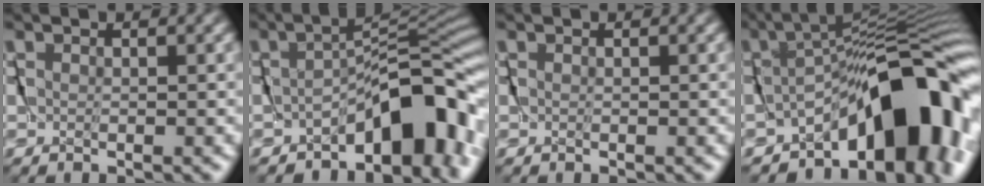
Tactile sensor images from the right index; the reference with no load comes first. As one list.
[{"total": 6.3, "force": [-4.2, 1.9, 4.3], "torque": [-0.039, 0.012, -0.071]}, {"total": 0.0}, {"total": 12.3, "force": [-5.8, 5.0, 9.6], "torque": [-0.119, 0.003, -0.087]}]